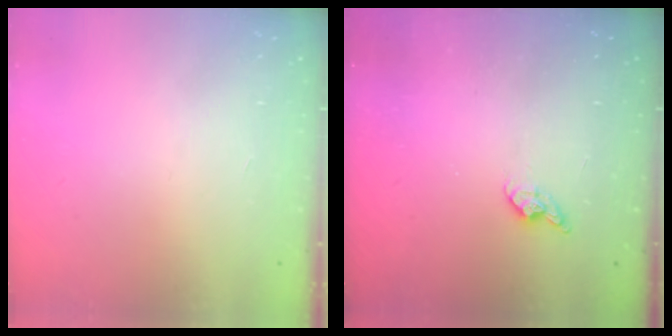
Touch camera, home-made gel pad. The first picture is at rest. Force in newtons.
{"total": 6.2, "press": 6.1, "slide": 1.0}